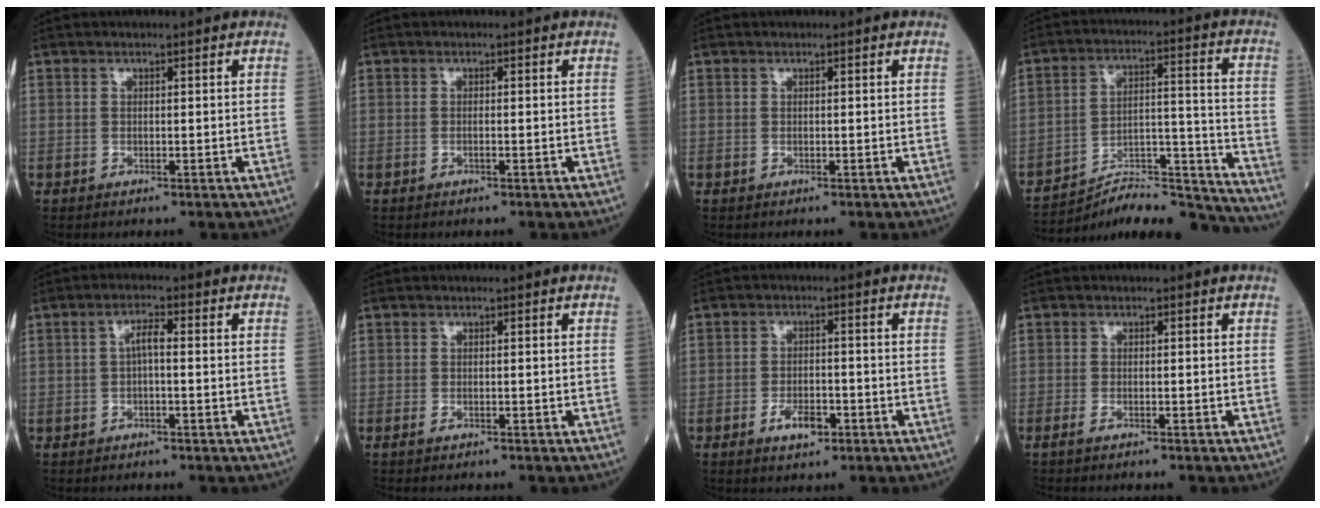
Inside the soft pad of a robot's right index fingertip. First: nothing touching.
{"total": 0.5, "force": [-0.2, 0.0, 0.5], "torque": [-0.011, 0.000, -0.003]}
{"total": 0.0}
{"total": 19.5, "force": [-19.1, 0.9, 4.0], "torque": [-0.052, 0.036, -0.289]}
{"total": 2.6, "force": [-0.1, 0.6, 2.5], "torque": [-0.044, 0.007, -0.002]}
{"total": 0.7, "force": [-0.6, 0.0, 0.3], "torque": [-0.010, -0.001, -0.009]}
{"total": 4.0, "force": [-2.0, 1.7, 2.9], "torque": [-0.051, 0.001, -0.031]}
{"total": 1.5, "force": [-1.3, 0.0, 0.8], "torque": [-0.014, -0.001, -0.016]}